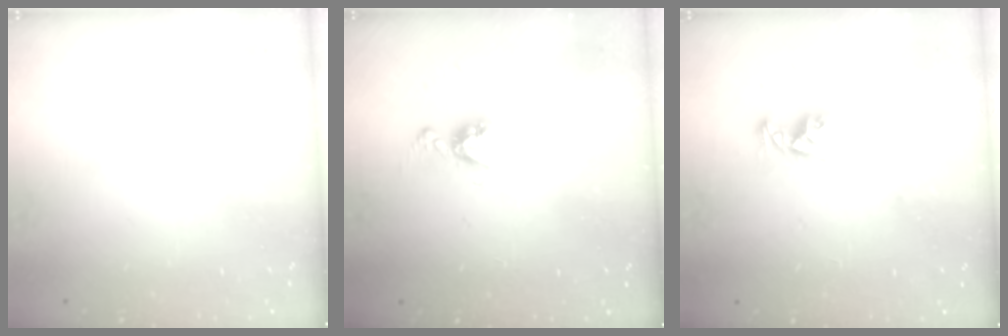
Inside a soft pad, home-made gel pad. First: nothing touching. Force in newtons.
{"total": 6.2, "press": 6.2, "slide": 0.5}
{"total": 7.6, "press": 7.6, "slide": 0.6}